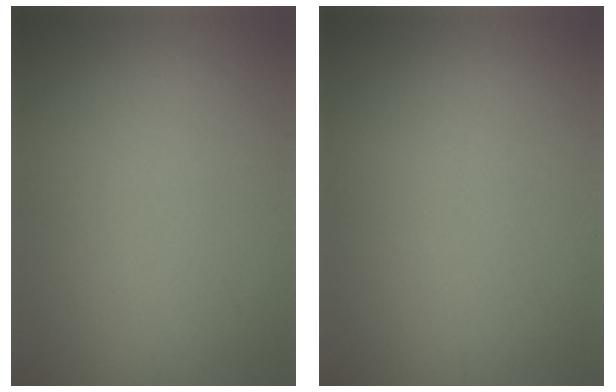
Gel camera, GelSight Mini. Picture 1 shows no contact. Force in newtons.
{"total": 0.0}